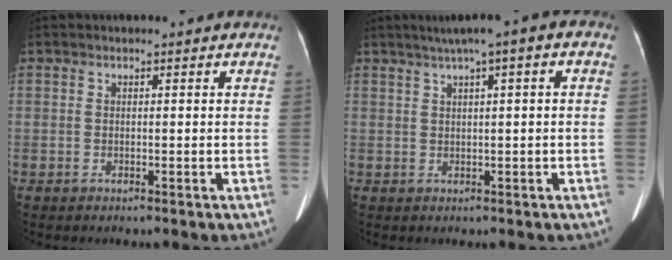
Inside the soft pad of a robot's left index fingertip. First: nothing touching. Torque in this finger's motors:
{"motor_torque": [-0.11, -0.03, -0.58, -0.21]}